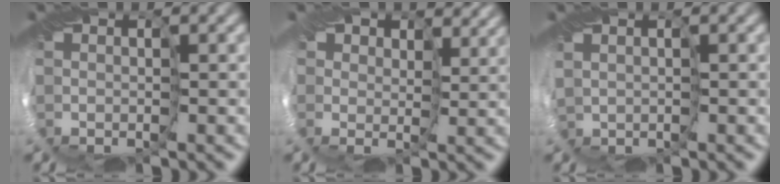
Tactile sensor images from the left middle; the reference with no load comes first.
{"total": 5.5, "force": [4.4, 2.9, 1.6], "torque": [-0.043, -0.002, 0.070]}
{"total": 0.7, "force": [0.1, 0.5, 0.4], "torque": [-0.015, 0.001, 0.003]}